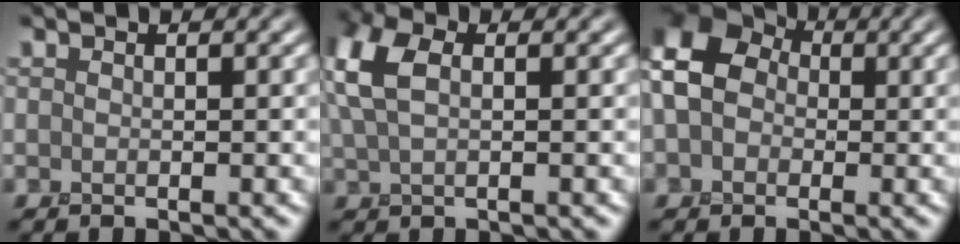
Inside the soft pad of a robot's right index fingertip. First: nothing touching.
{"total": 4.9, "force": [1.3, 2.6, 4.0], "torque": [-0.101, 0.010, 0.022]}
{"total": 9.5, "force": [0.9, 7.5, 5.6], "torque": [-0.110, 0.027, -0.012]}